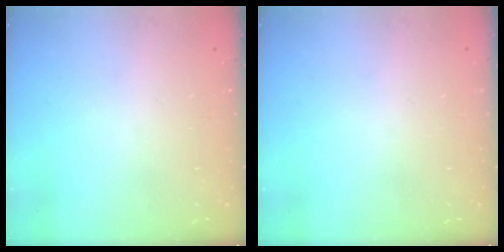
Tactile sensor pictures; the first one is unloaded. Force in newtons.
{"total": 0.0}